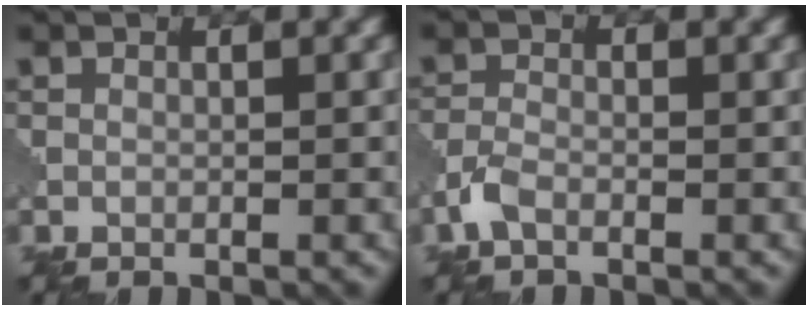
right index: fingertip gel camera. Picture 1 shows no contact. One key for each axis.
{"total": 2.0, "fx": -1.3, "fy": 1.0, "fz": 1.3, "tx": -0.033, "ty": 0.001, "tz": -0.034}